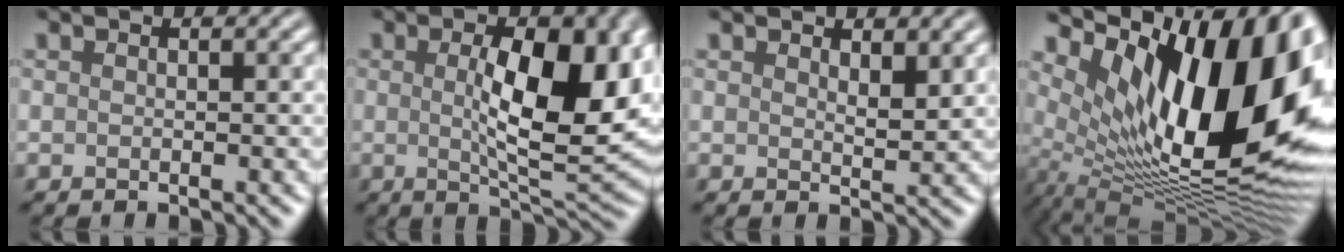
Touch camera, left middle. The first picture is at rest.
{"total": 9.7, "force": [1.2, 3.2, 9.1], "torque": [-0.132, -0.004, 0.023]}
{"total": 1.8, "force": [1.3, 0.5, 1.1], "torque": [-0.016, -0.006, 0.025]}
{"total": 16.7, "force": [4.4, 7.2, 14.4], "torque": [-0.212, -0.006, 0.071]}